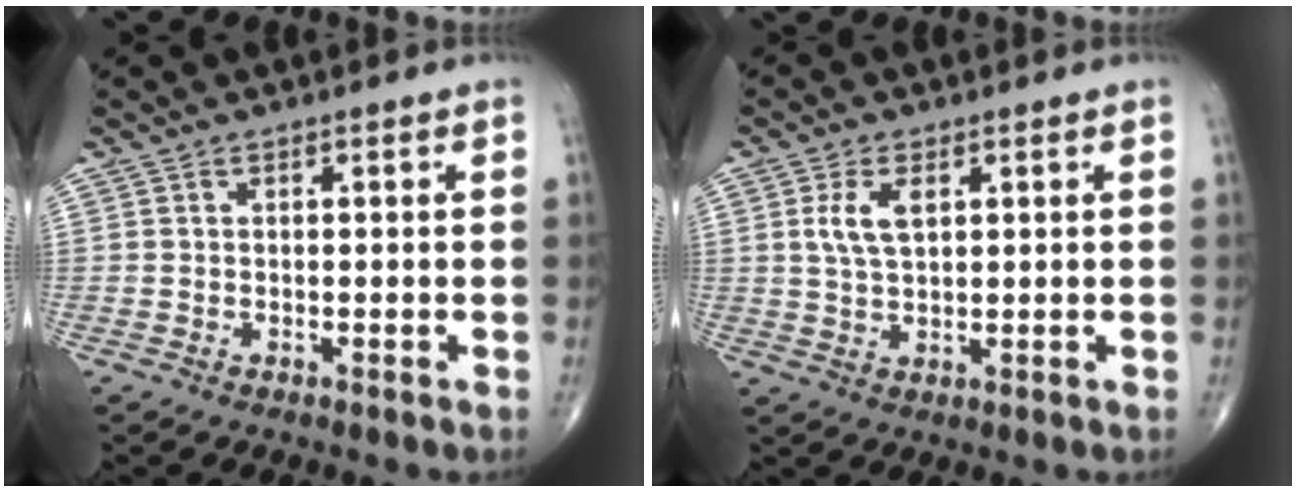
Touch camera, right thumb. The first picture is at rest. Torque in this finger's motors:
{"motor_torque": [0.48, 0.50, 0.40, -0.05, 0.01]}